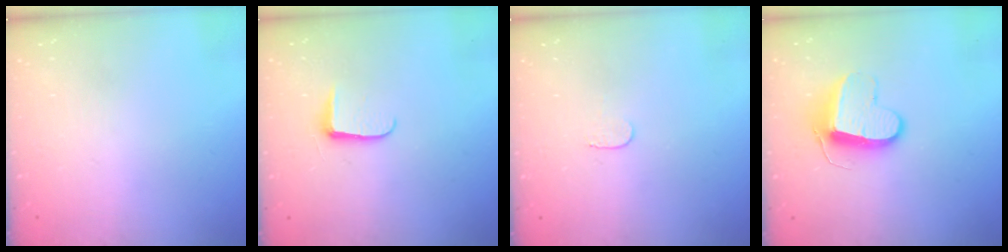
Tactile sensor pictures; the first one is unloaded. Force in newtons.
{"total": 5.4, "press": 5.4, "slide": 0.7}
{"total": 3.2, "press": 3.2, "slide": 0.3}
{"total": 10.6, "press": 10.6, "slide": 0.9}